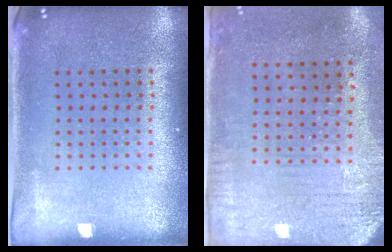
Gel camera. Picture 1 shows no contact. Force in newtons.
{"total": 3.1, "press": 2.5, "slide": 1.8}